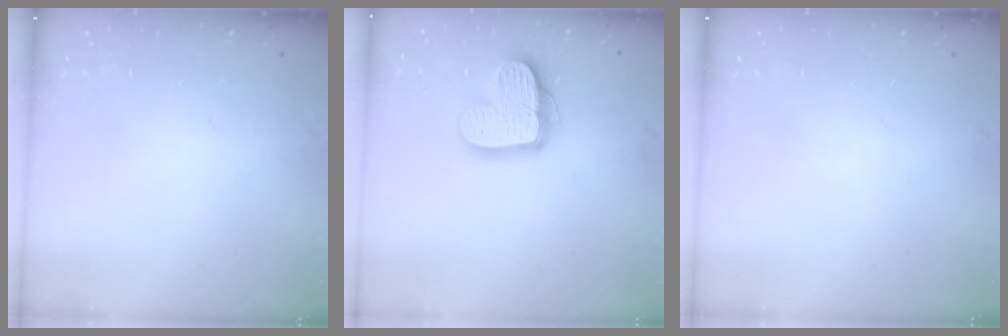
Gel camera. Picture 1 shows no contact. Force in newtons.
{"total": 15.7, "press": 15.7, "slide": 1.4}
{"total": 0.0}